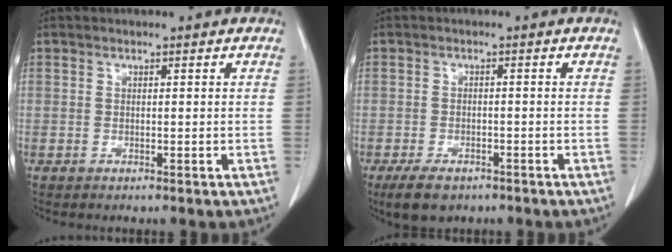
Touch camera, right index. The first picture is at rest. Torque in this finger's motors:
{"motor_torque": [-0.06, -0.15, -0.07, -0.02]}